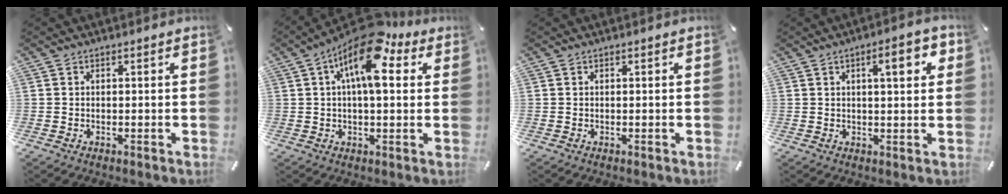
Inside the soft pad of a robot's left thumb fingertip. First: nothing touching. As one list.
[{"total": 14.3, "force": [6.3, 5.8, 11.4], "torque": [-0.183, -0.033, 0.102]}, {"total": 0.0}, {"total": 7.3, "force": [2.9, 2.1, 6.3], "torque": [-0.088, -0.008, 0.039]}]